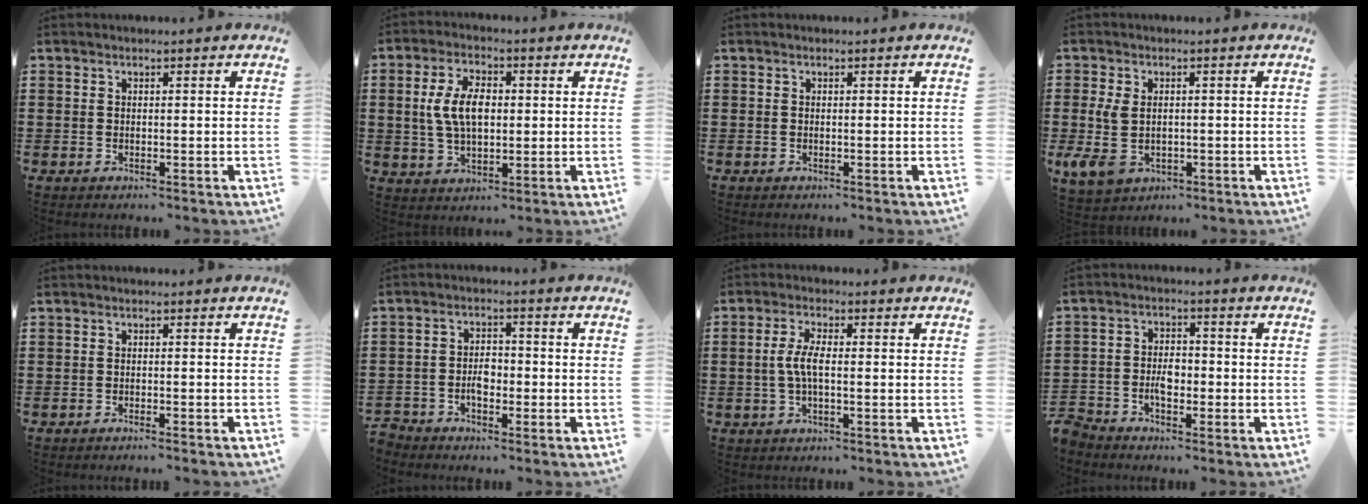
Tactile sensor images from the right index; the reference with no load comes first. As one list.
[{"total": 7.5, "force": [0.6, 4.1, 6.3], "torque": [-0.147, 0.006, 0.003]}, {"total": 0.0}, {"total": 5.8, "force": [-0.4, 3.7, 4.5], "torque": [-0.129, -0.007, -0.017]}, {"total": 1.1, "force": [-1.1, -0.2, 0.2], "torque": [-0.005, 0.000, -0.021]}, {"total": 3.5, "force": [-1.8, 2.1, 2.1], "torque": [-0.041, 0.008, -0.038]}, {"total": 4.4, "force": [-0.4, 1.4, 4.2], "torque": [-0.098, -0.005, -0.016]}, {"total": 4.1, "force": [-2.2, 2.4, 2.4], "torque": [-0.060, 0.005, -0.048]}]